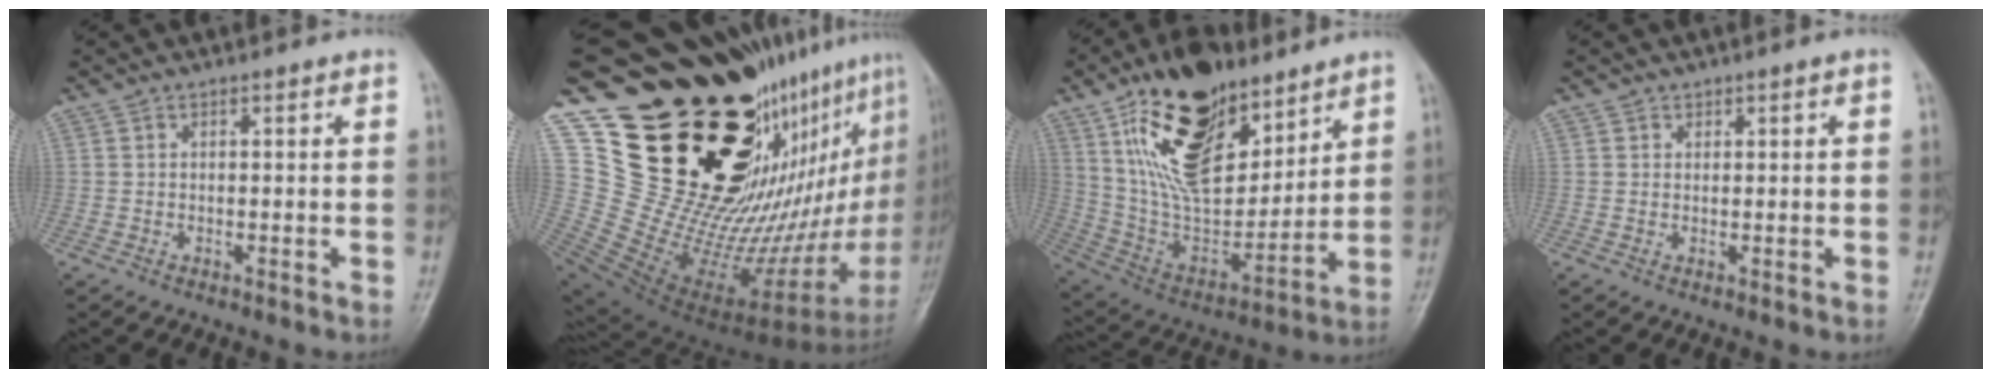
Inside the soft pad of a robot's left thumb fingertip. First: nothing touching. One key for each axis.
{"total": 40.2, "fx": 25.7, "fy": 13.2, "fz": 27.9, "tx": -0.385, "ty": -0.141, "tz": 0.423}
{"total": 24.8, "fx": 13.4, "fy": 12.4, "fz": 16.8, "tx": -0.257, "ty": -0.058, "tz": 0.249}
{"total": 1.0, "fx": 0.5, "fy": 0.7, "fz": 0.3, "tx": 0.006, "ty": -0.002, "tz": 0.006}